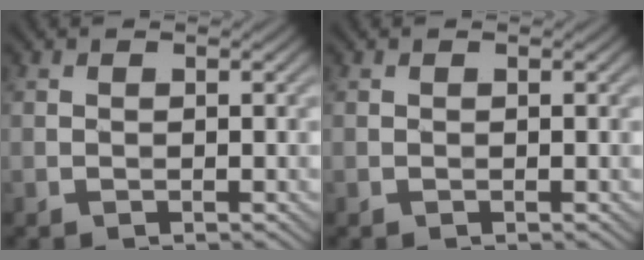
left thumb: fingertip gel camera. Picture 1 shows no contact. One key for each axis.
{"total": 0.0}